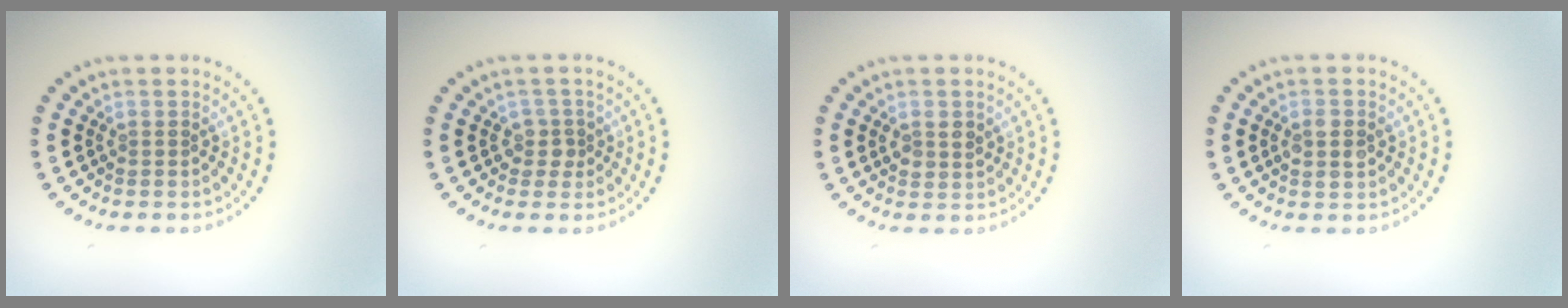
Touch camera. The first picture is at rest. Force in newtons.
{"total": 1.7, "press": 1.4, "slide": 0.9}
{"total": 1.6, "press": 1.6, "slide": 0.4}
{"total": 1.8, "press": 1.8, "slide": 0.2}